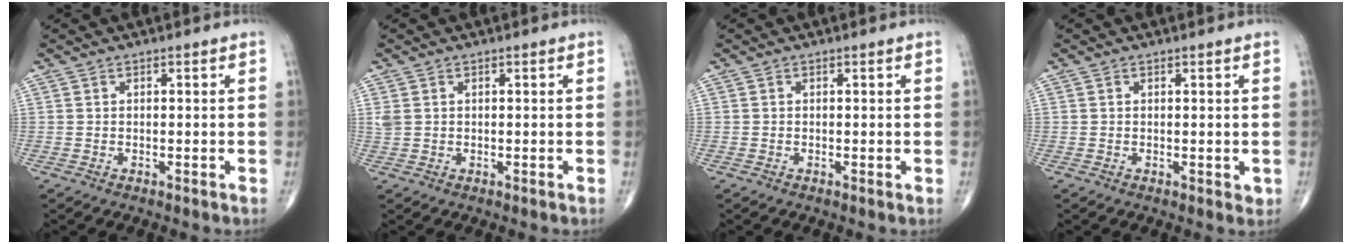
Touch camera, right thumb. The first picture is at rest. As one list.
[{"total": 1.9, "force": [0.4, 1.5, 1.0], "torque": [-0.029, 0.002, 0.014]}, {"total": 0.0}, {"total": 0.9, "force": [0.3, 0.6, 0.6], "torque": [-0.008, -0.003, 0.006]}]